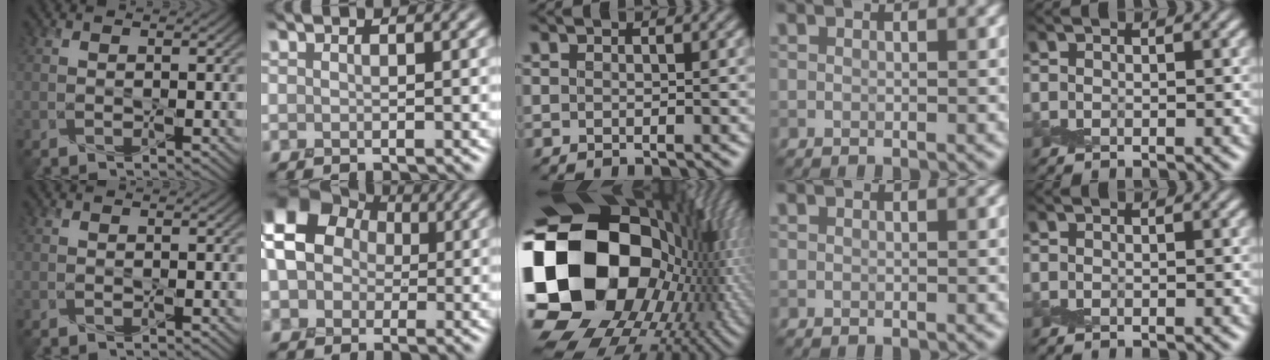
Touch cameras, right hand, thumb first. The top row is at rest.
{"index": {"total": 12.0, "force": [1.5, 10.5, 5.6], "torque": [-0.121, 0.029, -0.017]}, "middle": {"total": 23.2, "force": [-1.9, 17.6, 14.9], "torque": [-0.326, -0.015, -0.027]}}